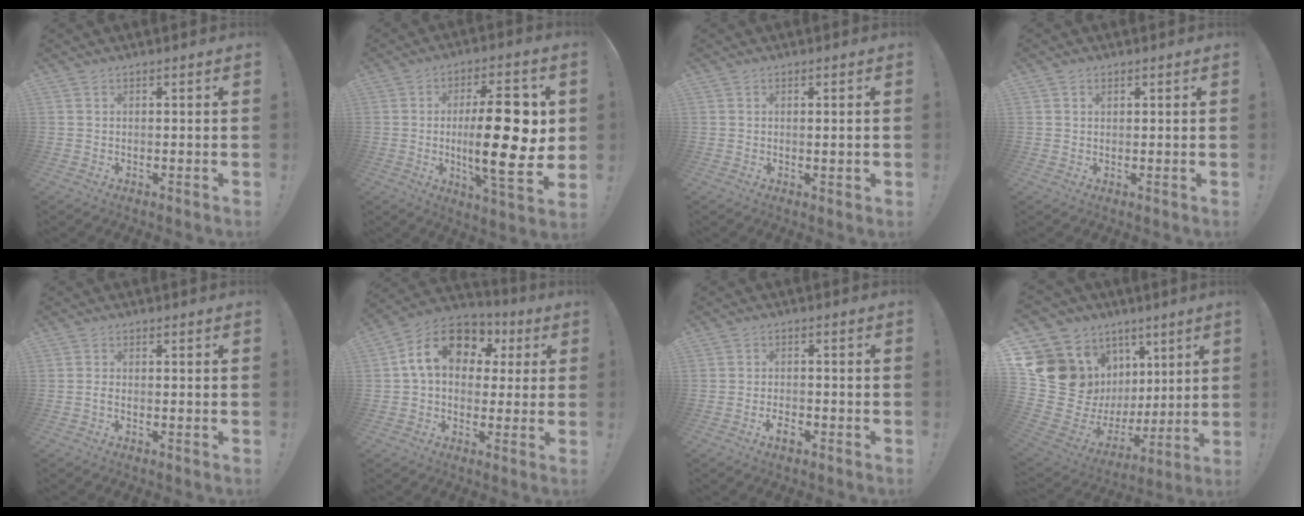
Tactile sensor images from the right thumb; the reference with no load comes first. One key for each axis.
{"total": 21.9, "fx": 0.2, "fy": 6.2, "fz": 21.0, "tx": -0.338, "ty": -0.008, "tz": 0.000}
{"total": 1.3, "fx": 0.2, "fy": 0.0, "fz": 1.3, "tx": -0.020, "ty": -0.002, "tz": 0.003}
{"total": 0.9, "fx": 0.6, "fy": 0.7, "fz": 0.2, "tx": 0.003, "ty": -0.001, "tz": 0.009}
{"total": 1.1, "fx": -0.7, "fy": 0.3, "fz": 0.8, "tx": -0.020, "ty": 0.005, "tz": -0.011}
{"total": 17.9, "fx": 6.9, "fy": 12.5, "fz": 10.9, "tx": -0.170, "ty": -0.012, "tz": 0.129}
{"total": 3.1, "fx": -2.4, "fy": 1.2, "fz": 1.6, "tx": -0.026, "ty": 0.013, "tz": -0.040}
{"total": 18.3, "fx": 6.3, "fy": 14.7, "fz": 9.0, "tx": -0.173, "ty": -0.069, "tz": 0.171}